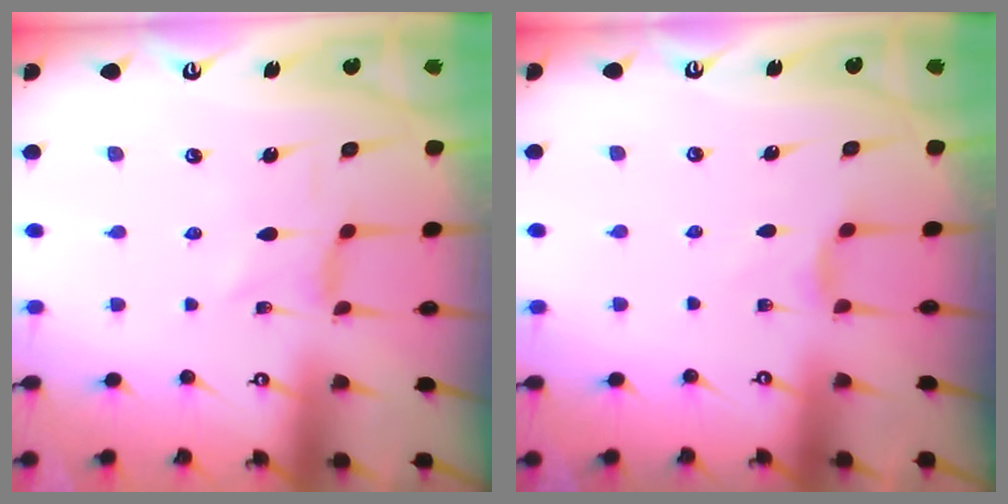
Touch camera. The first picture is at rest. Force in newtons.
{"total": 3.3, "press": 3.3, "slide": 0.6}